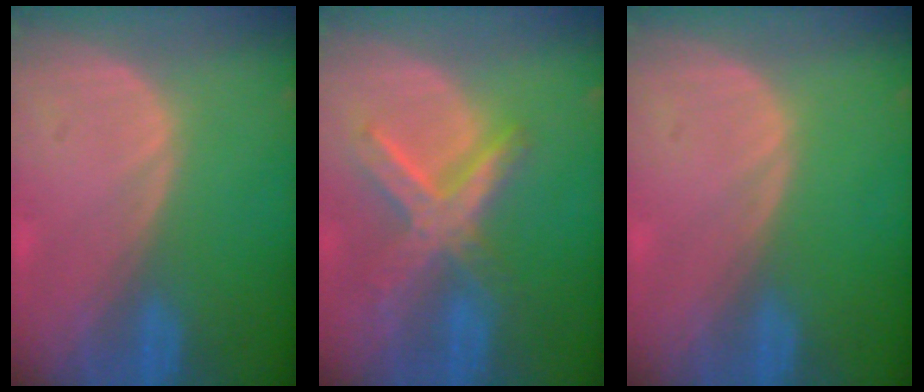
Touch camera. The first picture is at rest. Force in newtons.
{"total": 8.1, "press": 7.0, "slide": 4.1}
{"total": 0.0}